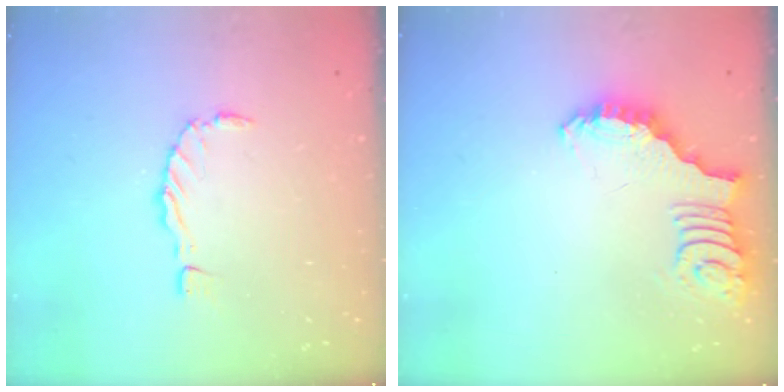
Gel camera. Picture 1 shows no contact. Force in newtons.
{"total": 2.6, "press": 2.5, "slide": 0.5}